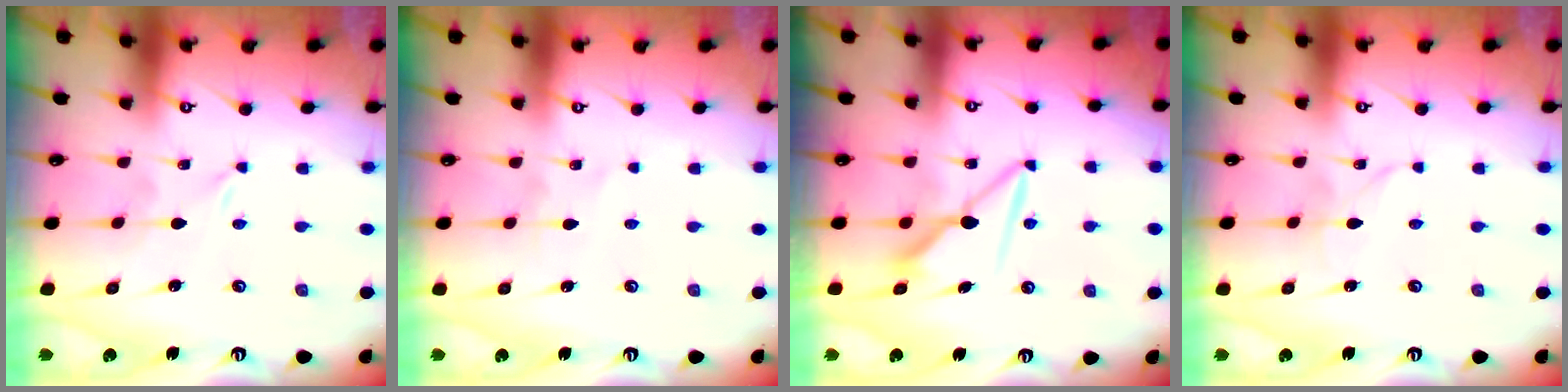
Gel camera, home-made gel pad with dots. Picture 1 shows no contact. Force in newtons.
{"total": 2.8, "press": 2.8, "slide": 0.4}
{"total": 9.3, "press": 9.3, "slide": 0.5}
{"total": 2.5, "press": 2.5, "slide": 0.2}